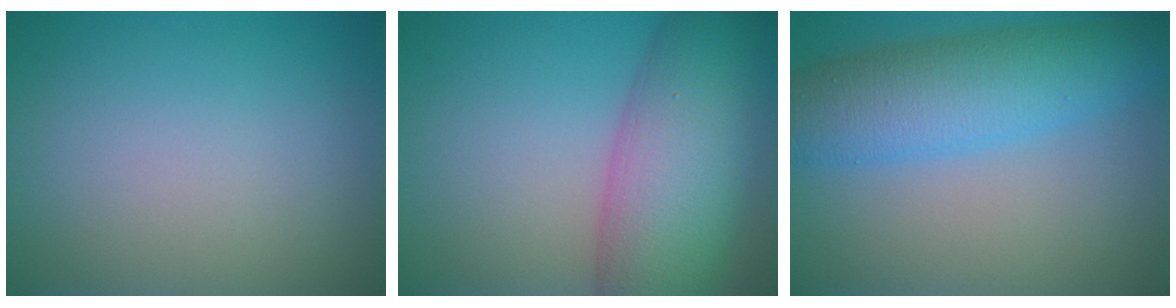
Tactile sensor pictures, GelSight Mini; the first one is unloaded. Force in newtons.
{"total": 10.3, "press": 10.3, "slide": 0.6}
{"total": 7.4, "press": 7.4, "slide": 0.2}